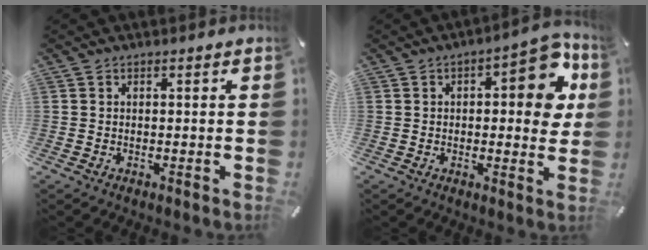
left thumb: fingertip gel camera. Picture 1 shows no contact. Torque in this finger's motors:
{"motor_torque": [0.32, -0.05, 0.52, 0.28, 0.23]}